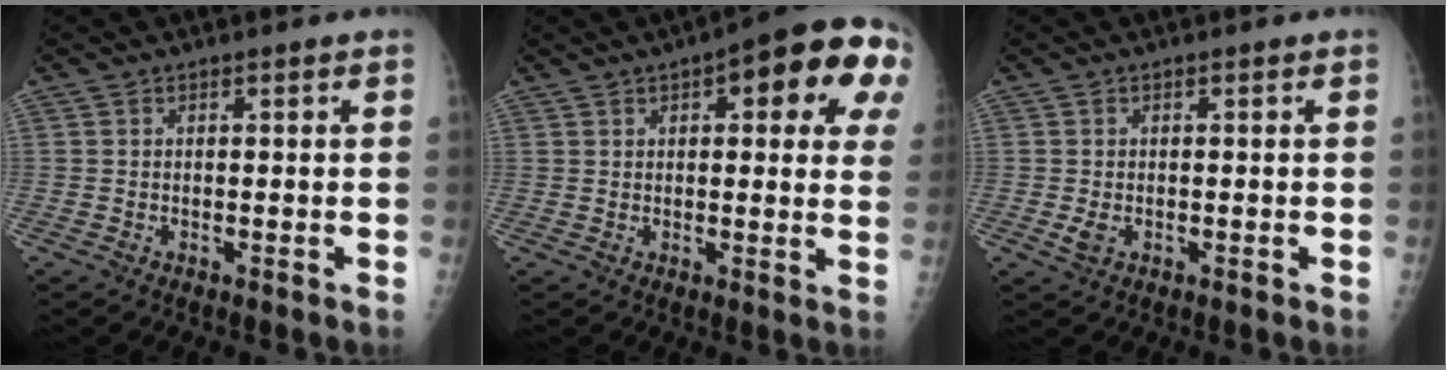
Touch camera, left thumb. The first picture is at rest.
{"total": 17.5, "force": [6.6, 6.2, 15.0], "torque": [-0.159, 0.004, 0.071]}
{"total": 1.9, "force": [-0.6, 1.3, 1.3], "torque": [-0.025, -0.003, -0.009]}